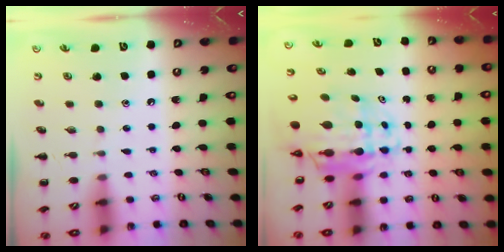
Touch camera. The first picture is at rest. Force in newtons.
{"total": 9.1, "press": 8.7, "slide": 2.7}